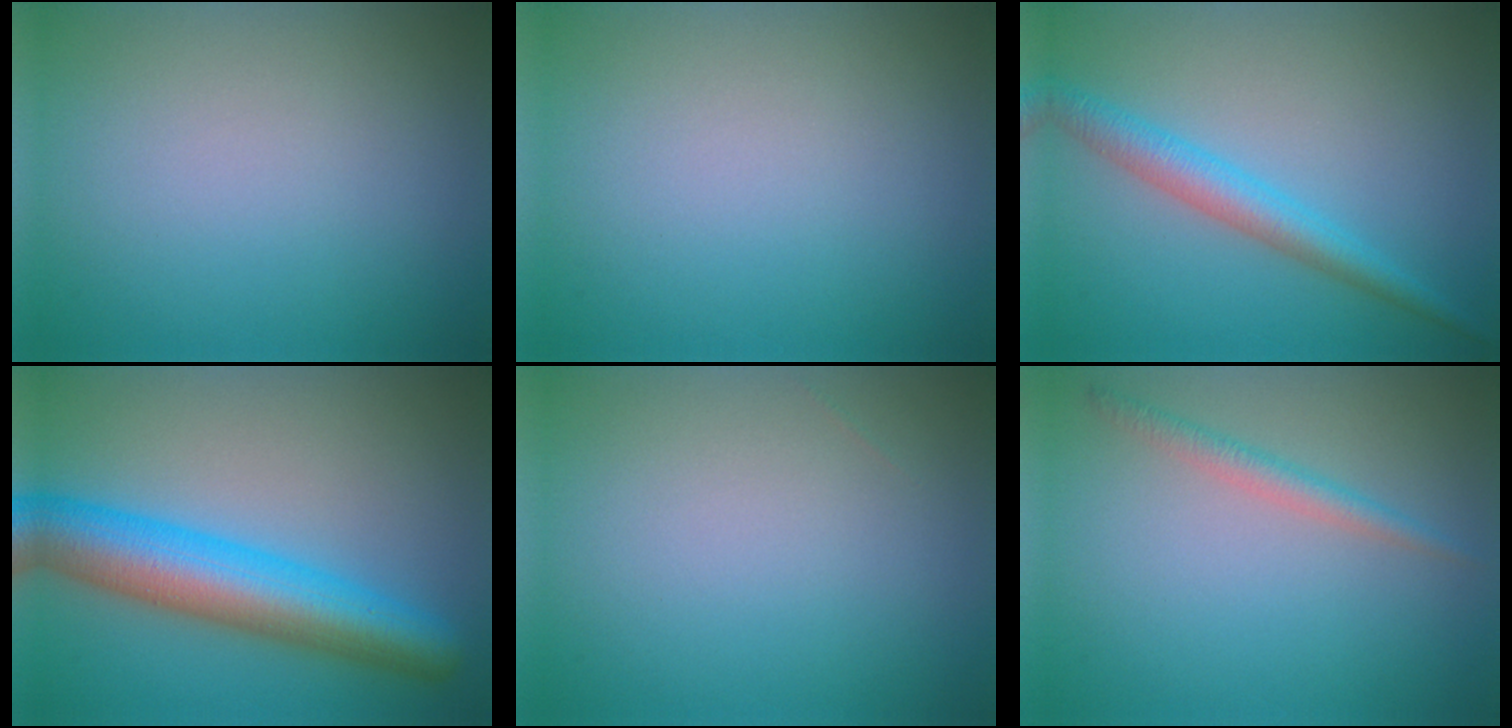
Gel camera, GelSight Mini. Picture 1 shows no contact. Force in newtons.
{"total": 0.0}
{"total": 3.4, "press": 3.4, "slide": 0.1}
{"total": 8.8, "press": 8.8, "slide": 0.3}
{"total": 0.0}
{"total": 1.8, "press": 1.8, "slide": 0.1}